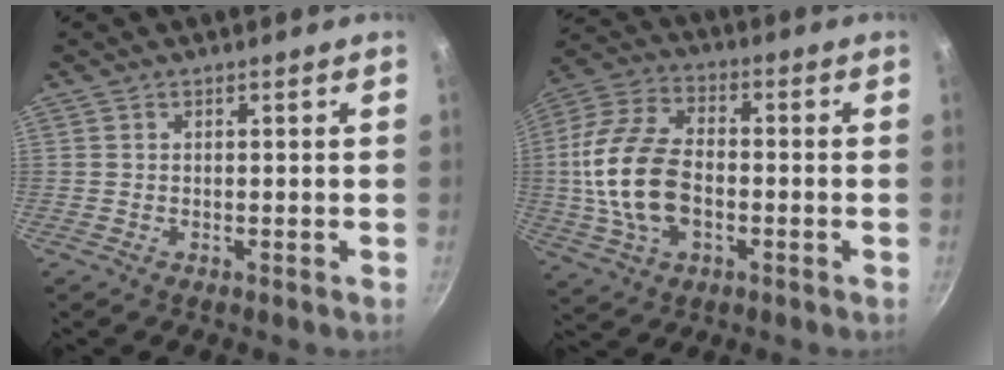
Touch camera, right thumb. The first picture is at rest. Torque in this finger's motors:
{"motor_torque": [-0.22, 1.44, 1.86, 0.26, 0.56]}